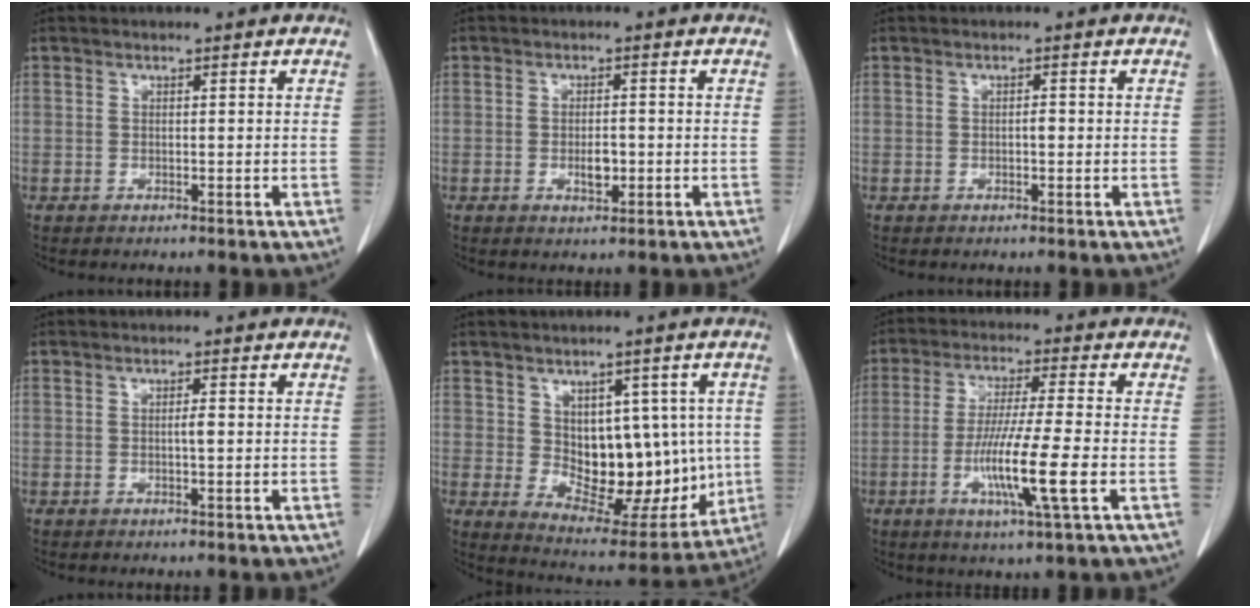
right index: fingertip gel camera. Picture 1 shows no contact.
{"total": 2.7, "force": [-0.6, 1.2, 2.4], "torque": [-0.043, 0.002, -0.002]}
{"total": 0.8, "force": [-0.2, 0.3, 0.8], "torque": [-0.012, 0.002, -0.004]}
{"total": 1.1, "force": [-0.1, 0.1, 1.1], "torque": [-0.021, 0.000, -0.002]}
{"total": 14.4, "force": [0.4, 8.2, 11.8], "torque": [-0.142, 0.011, 0.041]}
{"total": 10.8, "force": [-3.0, -0.4, 10.4], "torque": [-0.200, -0.017, -0.057]}